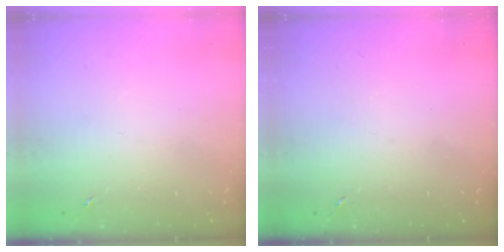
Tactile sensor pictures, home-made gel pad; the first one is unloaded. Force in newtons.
{"total": 0.0}